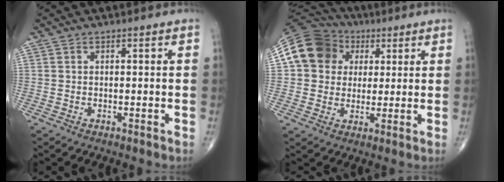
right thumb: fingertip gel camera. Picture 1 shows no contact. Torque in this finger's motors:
{"motor_torque": [0.05, 2.11, 0.76, 0.23, 0.10]}